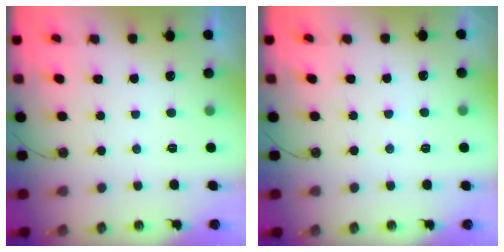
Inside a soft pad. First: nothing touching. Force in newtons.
{"total": 2.7, "press": 2.6, "slide": 0.5}